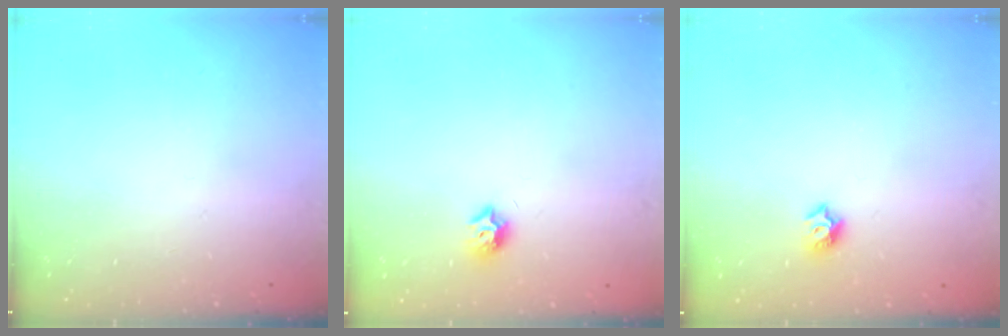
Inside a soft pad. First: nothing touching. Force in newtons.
{"total": 6.9, "press": 6.9, "slide": 0.3}
{"total": 6.9, "press": 6.8, "slide": 0.9}